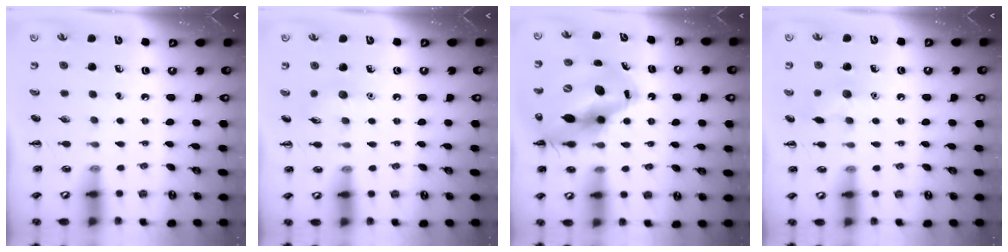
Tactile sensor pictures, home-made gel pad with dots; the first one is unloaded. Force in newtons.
{"total": 6.1, "press": 5.9, "slide": 1.6}
{"total": 19.4, "press": 18.5, "slide": 5.6}
{"total": 7.1, "press": 7.0, "slide": 1.2}